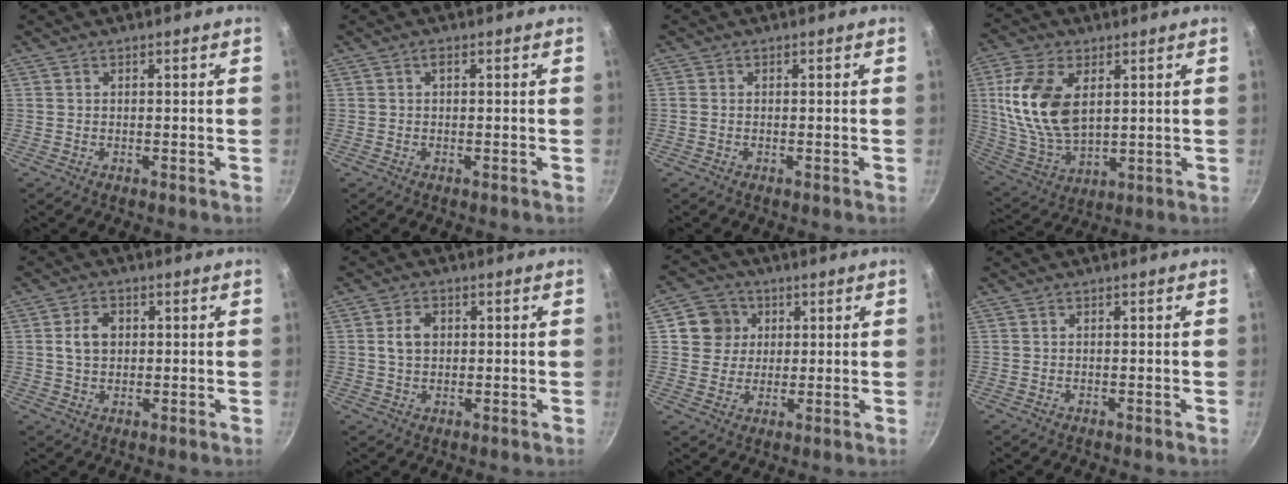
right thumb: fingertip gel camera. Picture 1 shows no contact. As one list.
[{"total": 0.9, "force": [0.0, 0.3, 0.9], "torque": [-0.021, 0.004, -0.003]}, {"total": 0.6, "force": [-0.1, 0.4, 0.4], "torque": [-0.011, 0.002, -0.003]}, {"total": 16.2, "force": [3.9, 9.5, 12.5], "torque": [-0.234, -0.017, 0.087]}, {"total": 5.0, "force": [0.8, 3.8, 3.2], "torque": [-0.045, 0.002, 0.014]}, {"total": 4.4, "force": [0.8, 3.2, 2.8], "torque": [-0.040, 0.002, 0.013]}, {"total": 7.5, "force": [2.2, 6.9, 2.0], "torque": [0.002, 0.007, 0.031]}, {"total": 0.0}]